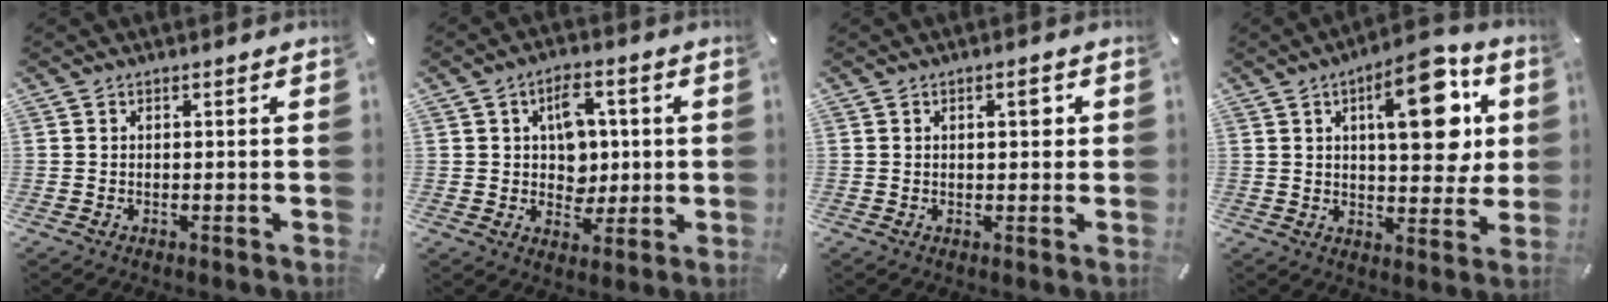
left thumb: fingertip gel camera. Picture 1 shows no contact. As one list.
[{"total": 8.3, "force": [1.3, 6.6, 4.8], "torque": [-0.056, 0.001, 0.019]}, {"total": 3.0, "force": [0.8, 1.3, 2.6], "torque": [-0.027, -0.001, 0.005]}, {"total": 17.8, "force": [6.5, 7.9, 14.6], "torque": [-0.190, -0.021, 0.098]}]